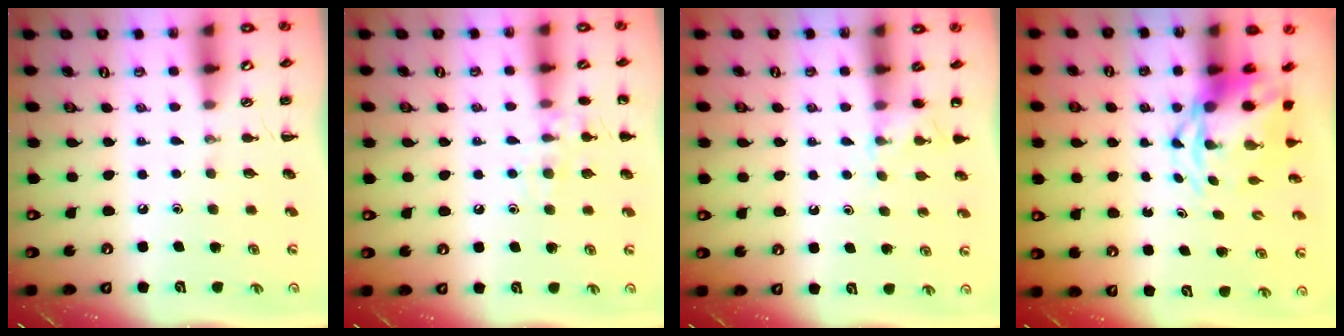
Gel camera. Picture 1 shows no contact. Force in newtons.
{"total": 9.2, "press": 9.2, "slide": 1.3}
{"total": 5.1, "press": 4.8, "slide": 1.6}
{"total": 5.2, "press": 5.0, "slide": 1.7}